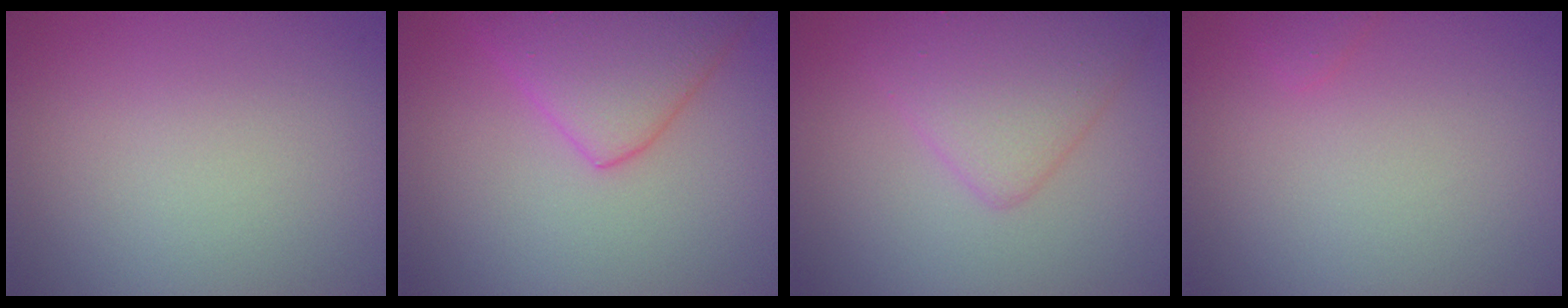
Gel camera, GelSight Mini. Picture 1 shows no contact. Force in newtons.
{"total": 5.8, "press": 5.8, "slide": 0.3}
{"total": 4.4, "press": 4.4, "slide": 0.0}
{"total": 1.6, "press": 1.6, "slide": 0.2}